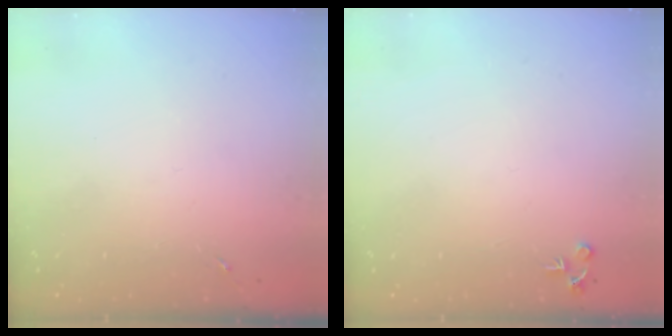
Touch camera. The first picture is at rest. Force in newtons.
{"total": 4.3, "press": 4.3, "slide": 0.5}